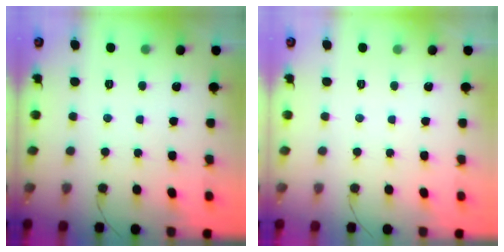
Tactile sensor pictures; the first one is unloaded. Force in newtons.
{"total": 0.0}